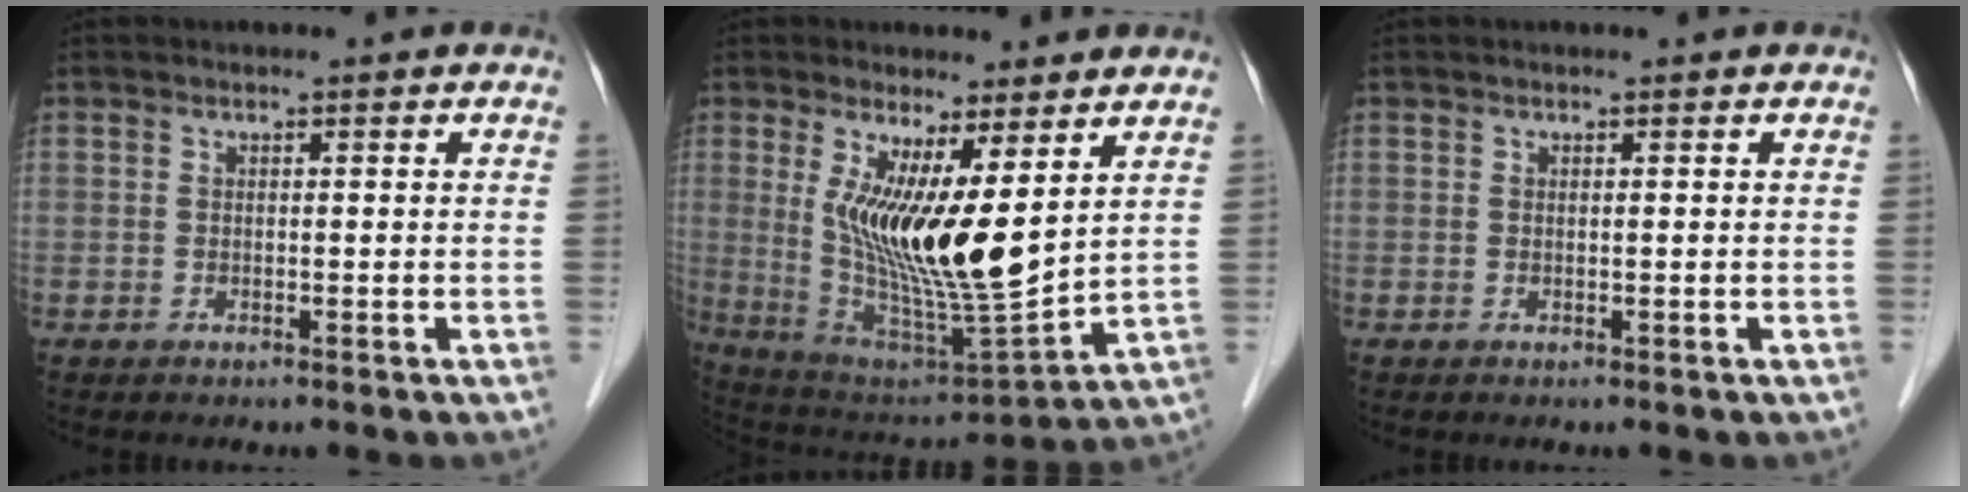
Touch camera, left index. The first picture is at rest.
{"total": 13.8, "force": [3.9, 1.9, 13.1], "torque": [-0.247, -0.026, 0.082]}
{"total": 0.0}